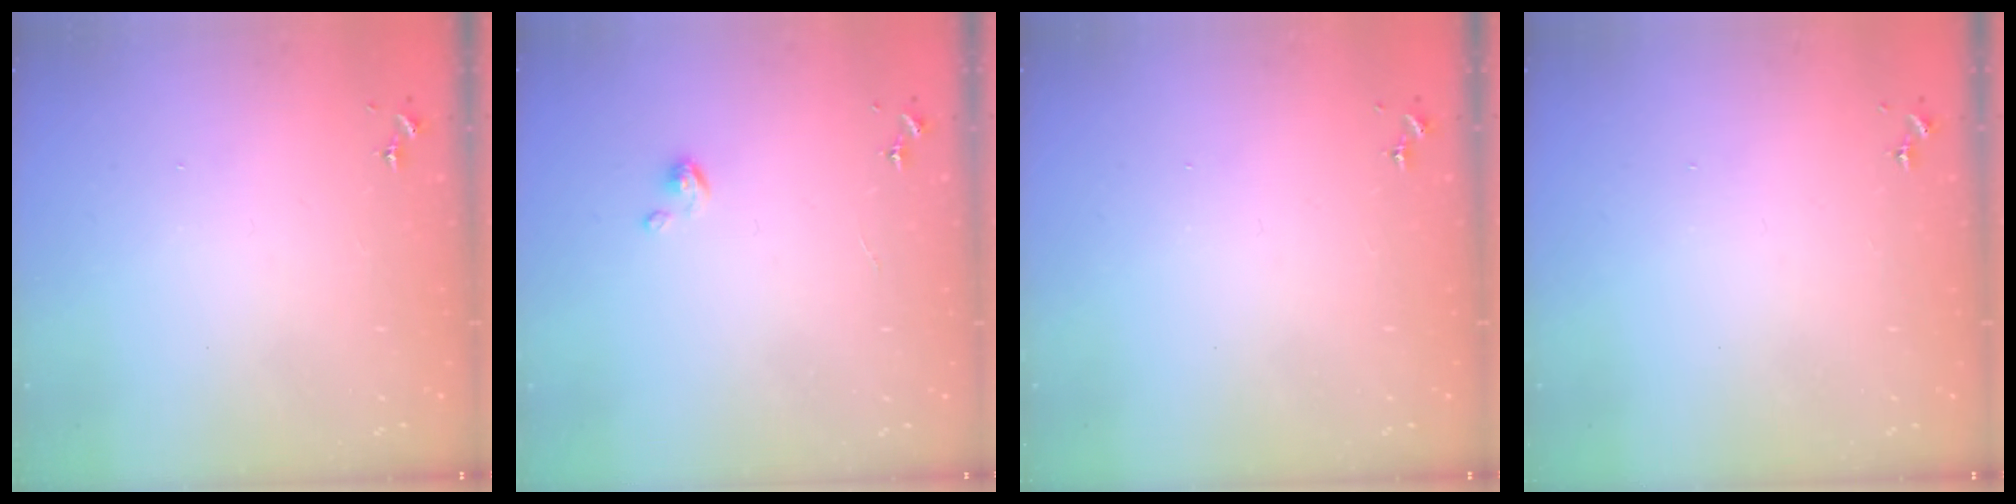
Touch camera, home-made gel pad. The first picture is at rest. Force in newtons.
{"total": 2.7, "press": 2.7, "slide": 0.2}
{"total": 0.0}
{"total": 0.0}